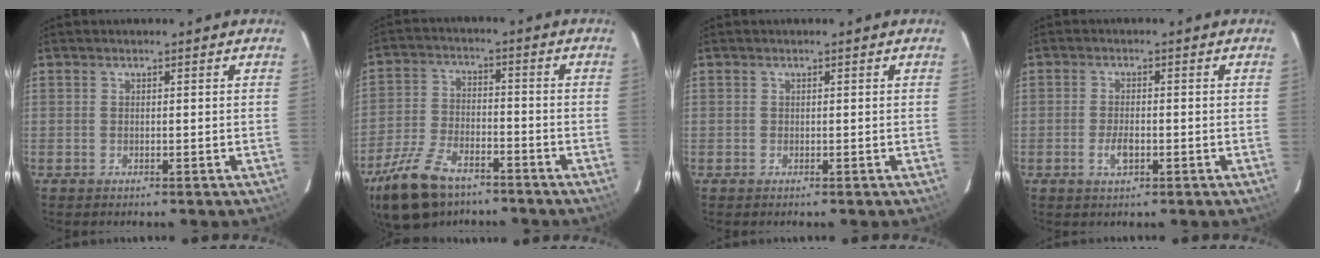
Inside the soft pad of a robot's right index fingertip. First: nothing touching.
{"total": 14.3, "force": [-10.2, 6.6, 7.6], "torque": [-0.178, -0.012, -0.189]}
{"total": 0.0}
{"total": 3.4, "force": [-1.2, 1.6, 2.8], "torque": [-0.057, -0.003, -0.022]}